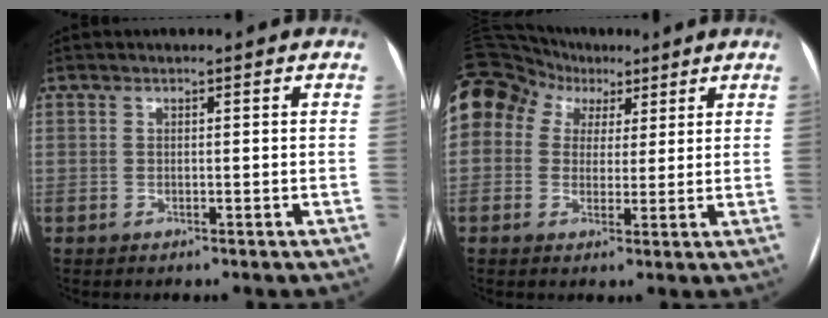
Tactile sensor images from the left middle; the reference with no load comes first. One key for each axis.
{"total": 22.2, "fx": 10.1, "fy": 17.4, "fz": 9.4, "tx": -0.297, "ty": 0.113, "tz": 0.192}